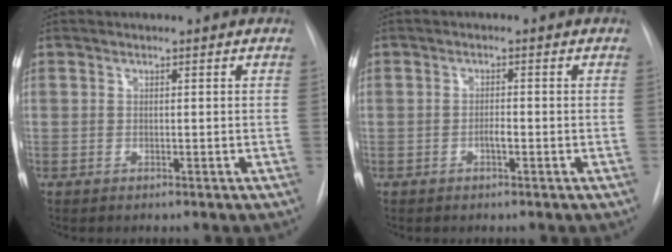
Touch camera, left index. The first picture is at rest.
{"total": 1.3, "force": [-0.6, 0.3, 1.1], "torque": [-0.019, 0.002, -0.011]}